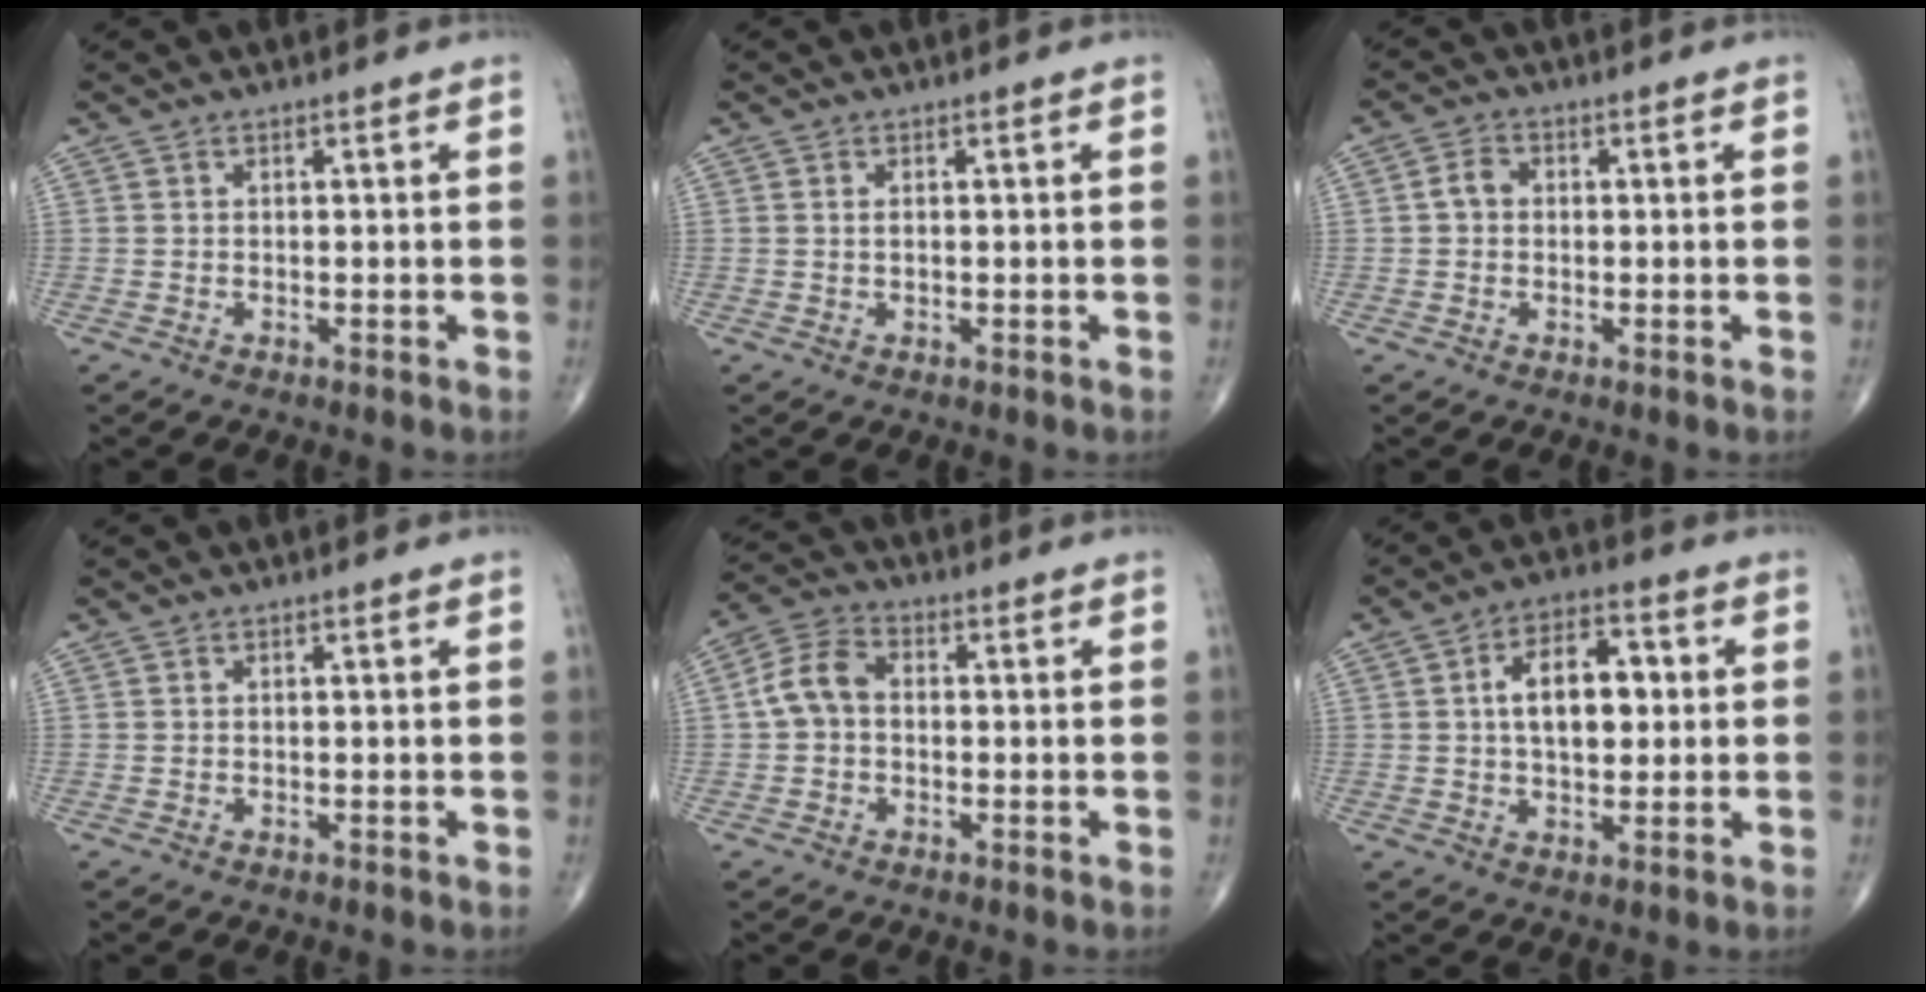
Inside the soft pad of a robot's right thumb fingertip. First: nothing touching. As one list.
[{"total": 0.7, "force": [0.0, 0.4, 0.6], "torque": [-0.011, 0.000, 0.001]}, {"total": 2.9, "force": [0.0, 2.4, 1.7], "torque": [-0.026, 0.011, -0.006]}, {"total": 0.0}, {"total": 6.7, "force": [-0.2, 4.9, 4.6], "torque": [-0.085, 0.023, -0.015]}, {"total": 10.9, "force": [1.3, 6.3, 8.8], "torque": [-0.119, 0.015, 0.018]}]